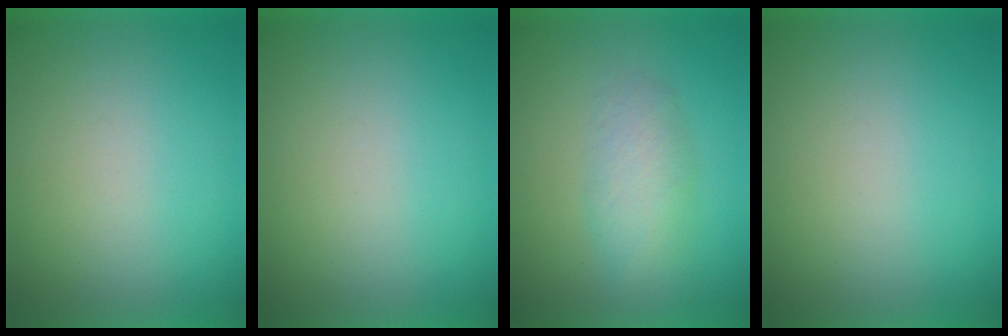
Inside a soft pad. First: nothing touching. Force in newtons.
{"total": 0.0}
{"total": 4.0}
{"total": 0.0}